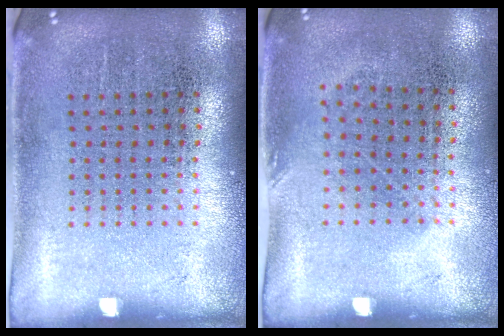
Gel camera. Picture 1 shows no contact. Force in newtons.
{"total": 0.8, "press": 0.6, "slide": 0.5}